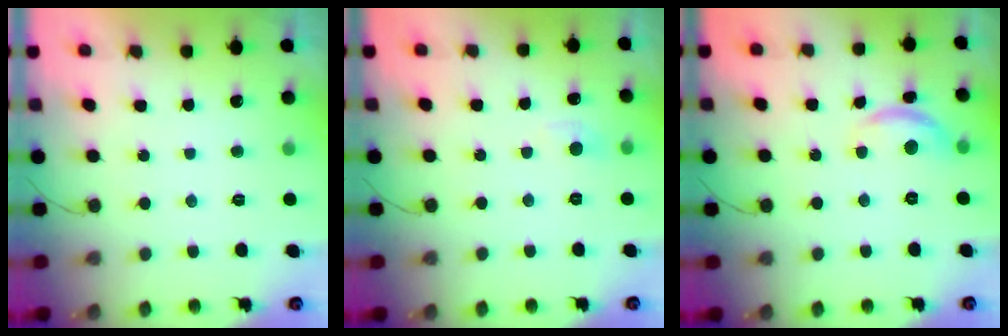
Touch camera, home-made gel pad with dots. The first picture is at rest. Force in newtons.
{"total": 6.2, "press": 6.2, "slide": 0.8}
{"total": 10.6, "press": 10.6, "slide": 0.6}